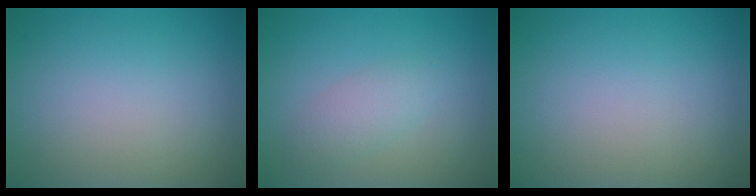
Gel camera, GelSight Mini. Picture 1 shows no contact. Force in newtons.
{"total": 2.0, "press": 1.9, "slide": 0.1}
{"total": 0.0}